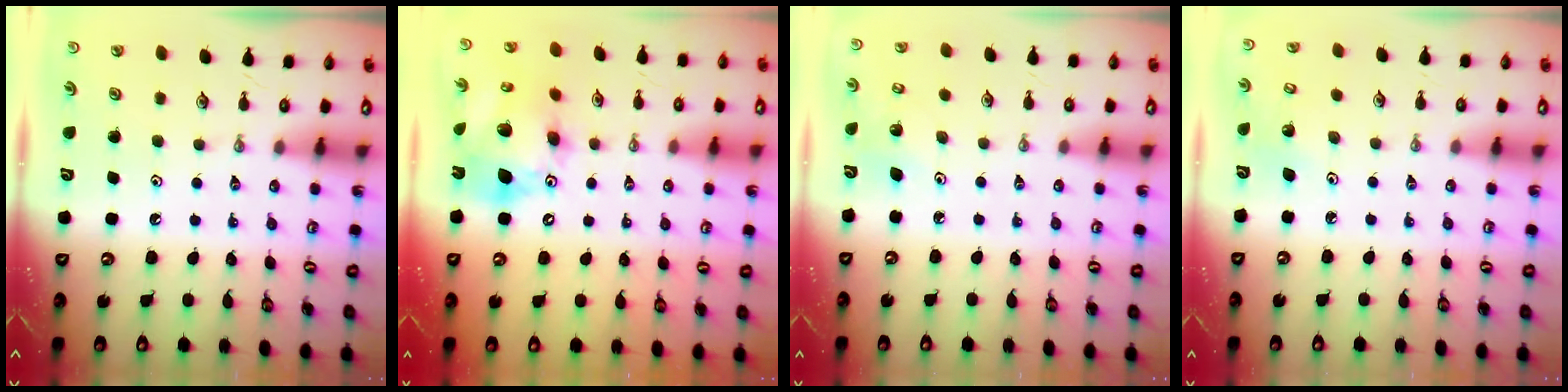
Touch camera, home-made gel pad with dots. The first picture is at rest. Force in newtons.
{"total": 16.8, "press": 16.5, "slide": 3.0}
{"total": 4.2, "press": 4.1, "slide": 0.9}
{"total": 2.9, "press": 2.8, "slide": 1.0}